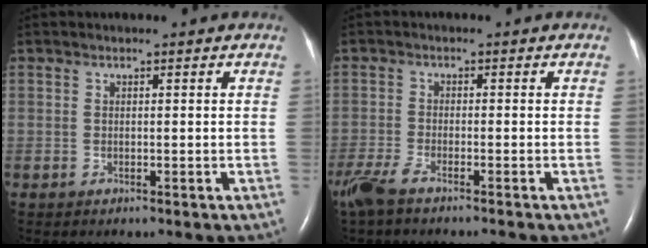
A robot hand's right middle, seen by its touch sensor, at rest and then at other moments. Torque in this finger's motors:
{"motor_torque": [0.63, -0.60, 0.02, 0.04]}